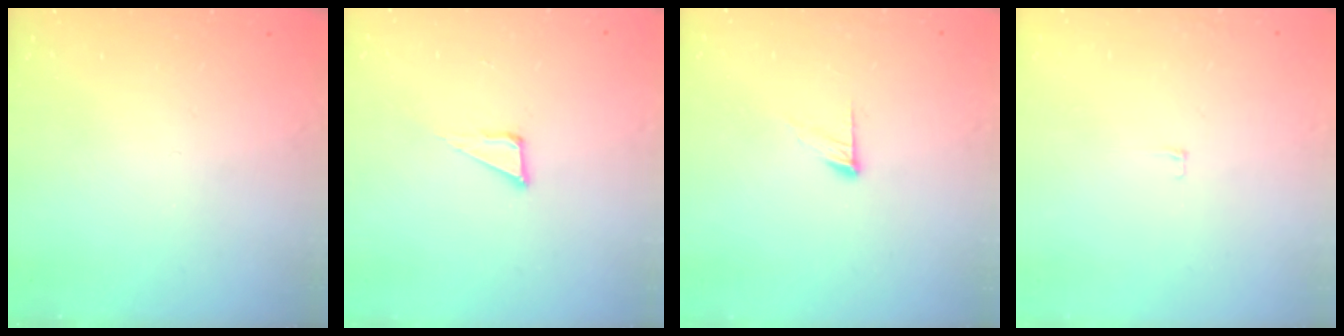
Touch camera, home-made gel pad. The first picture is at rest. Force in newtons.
{"total": 5.1, "press": 5.0, "slide": 0.9}
{"total": 6.8, "press": 6.8, "slide": 0.6}
{"total": 3.4, "press": 3.4, "slide": 0.3}